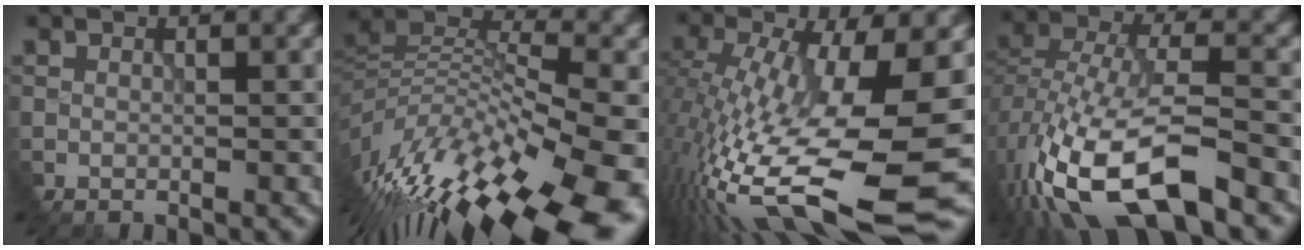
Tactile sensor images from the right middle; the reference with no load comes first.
{"total": 13.5, "force": [-6.8, 5.5, 10.3], "torque": [-0.226, -0.002, -0.112]}
{"total": 14.7, "force": [-2.5, 4.3, 13.8], "torque": [-0.289, -0.023, -0.044]}
{"total": 12.0, "force": [-5.9, 4.8, 9.3], "torque": [-0.221, -0.013, -0.107]}